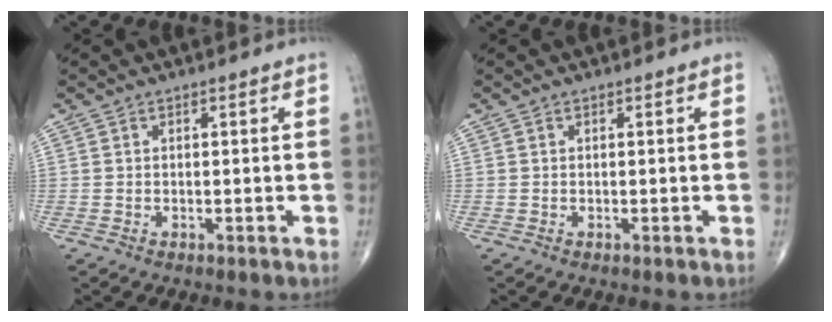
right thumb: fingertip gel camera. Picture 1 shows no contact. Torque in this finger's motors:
{"motor_torque": [-0.02, -0.01, -0.01, 0.01, 0.03]}